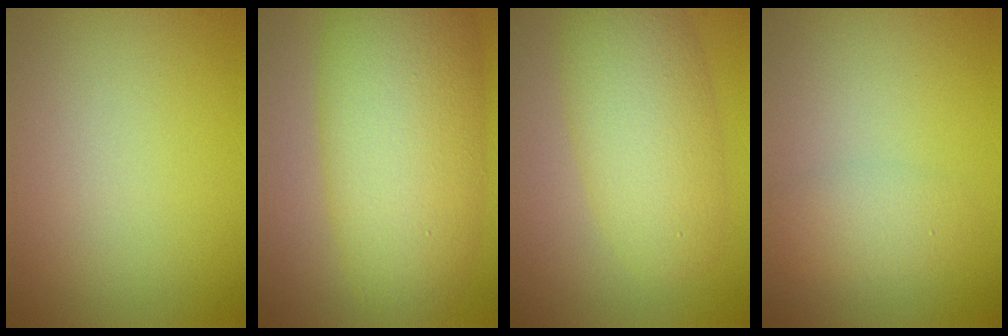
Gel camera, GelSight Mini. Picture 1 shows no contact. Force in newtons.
{"total": 10.9, "press": 10.9, "slide": 0.3}
{"total": 6.3, "press": 6.3, "slide": 0.5}
{"total": 2.1, "press": 2.1, "slide": 0.1}